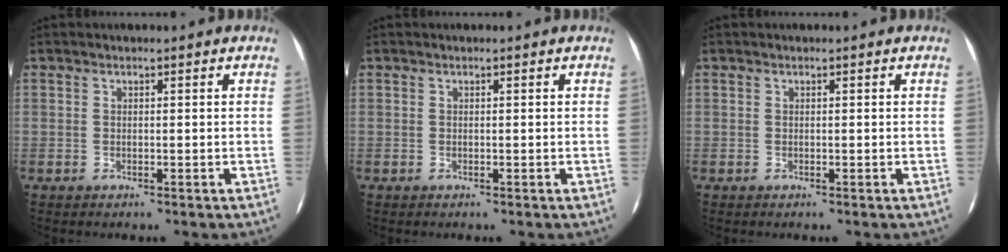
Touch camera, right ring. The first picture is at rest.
{"total": 0.0}
{"total": 0.0}